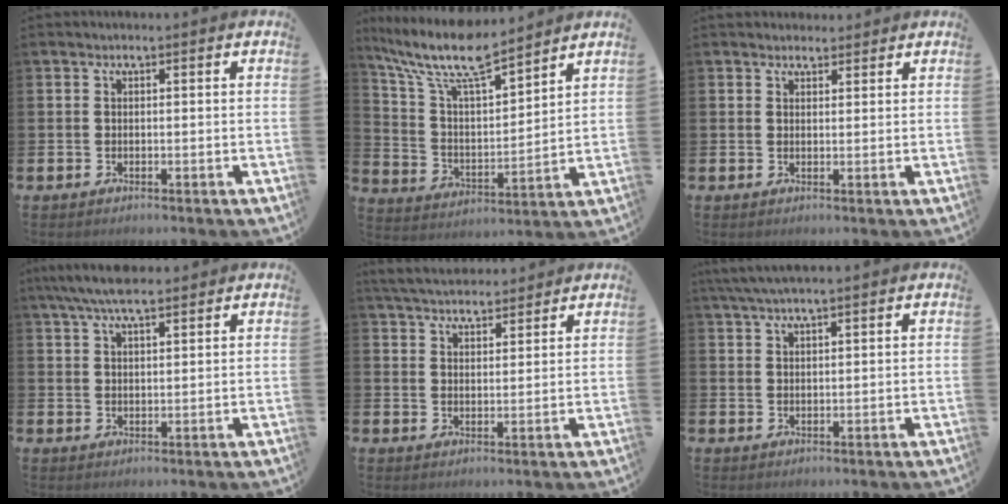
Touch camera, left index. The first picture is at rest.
{"total": 10.7, "force": [9.3, 2.1, 4.8], "torque": [-0.138, -0.050, 0.162]}
{"total": 2.2, "force": [2.0, 0.8, -0.1], "torque": [0.005, -0.005, 0.036]}
{"total": 6.0, "force": [5.1, 1.4, 2.8], "torque": [-0.059, -0.016, 0.092]}
{"total": 5.0, "force": [4.8, 1.0, 0.6], "torque": [-0.027, -0.021, 0.087]}
{"total": 3.6, "force": [3.1, 0.3, 1.8], "torque": [-0.048, 0.000, 0.059]}